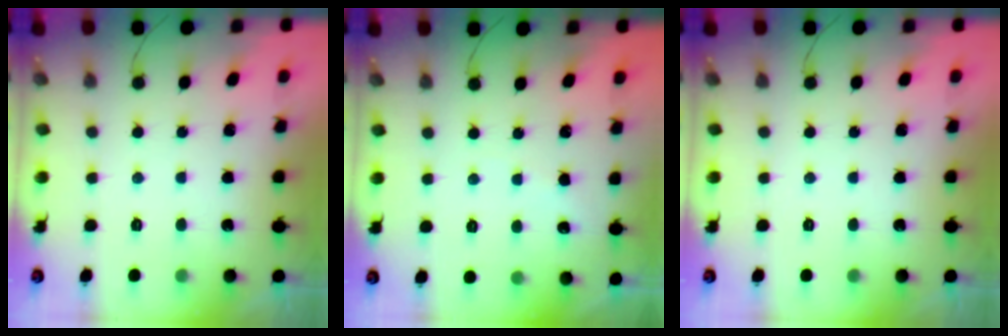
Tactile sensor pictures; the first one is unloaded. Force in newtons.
{"total": 2.0, "press": 2.0, "slide": 0.3}
{"total": 0.0}